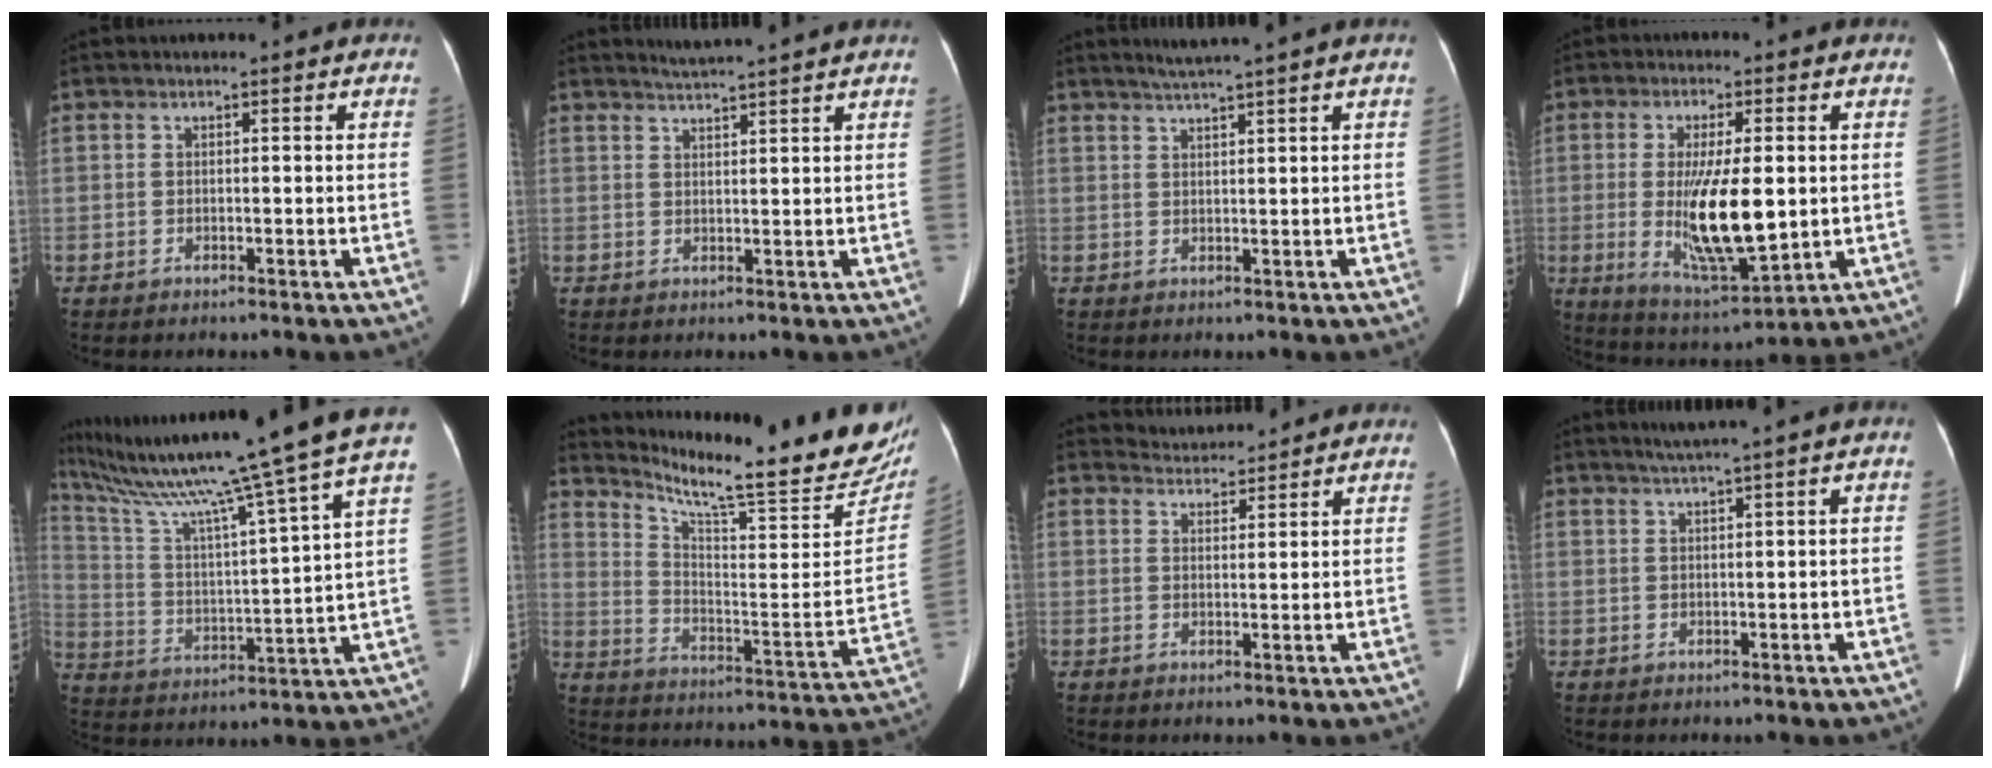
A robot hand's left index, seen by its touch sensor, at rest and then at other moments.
{"total": 4.8, "force": [4.5, -1.0, 1.6], "torque": [-0.028, 0.013, 0.068]}
{"total": 4.2, "force": [3.4, -1.3, 2.1], "torque": [-0.036, 0.007, 0.064]}
{"total": 12.5, "force": [-0.5, 3.1, 12.1], "torque": [-0.228, -0.023, 0.001]}
{"total": 26.1, "force": [21.0, -1.9, 15.4], "torque": [-0.278, -0.024, 0.317]}
{"total": 24.7, "force": [21.5, 3.1, 11.7], "torque": [-0.191, -0.076, 0.286]}
{"total": 4.0, "force": [4.0, 0.2, -0.5], "torque": [-0.004, 0.015, 0.066]}
{"total": 3.5, "force": [2.4, -0.8, 2.4], "torque": [-0.045, 0.009, 0.047]}